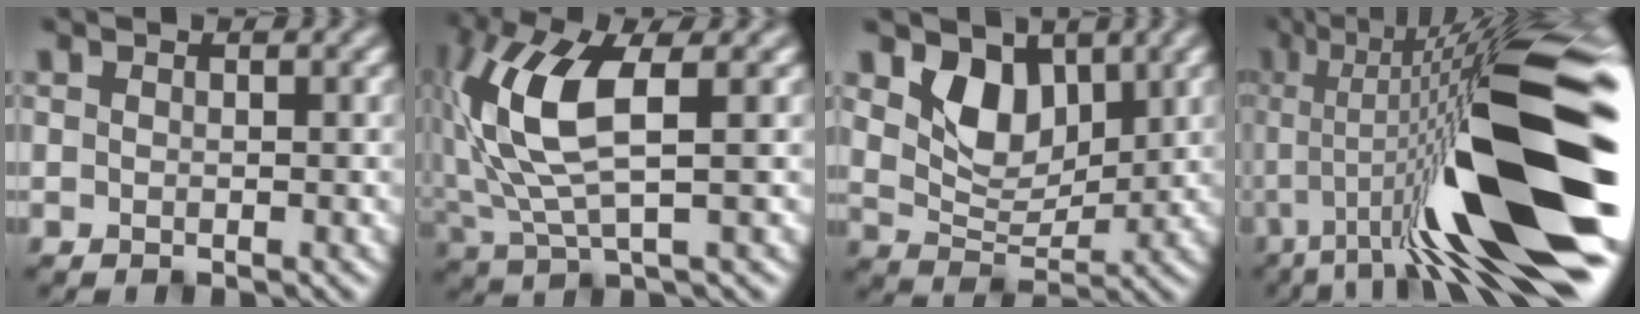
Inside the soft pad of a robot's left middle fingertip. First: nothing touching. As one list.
[{"total": 8.1, "force": [1.4, 3.1, 7.3], "torque": [-0.174, 0.005, 0.026]}, {"total": 4.6, "force": [2.3, 2.9, 2.6], "torque": [-0.060, -0.012, 0.036]}, {"total": 16.7, "force": [-2.4, 3.3, 16.2], "torque": [-0.232, 0.025, -0.044]}]